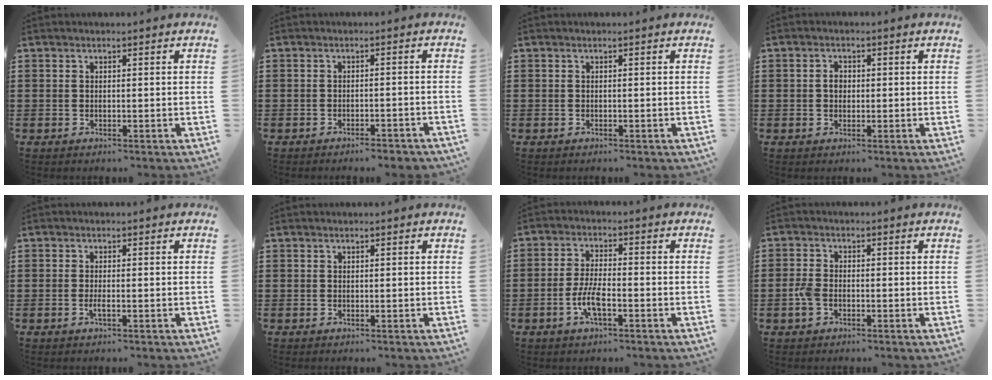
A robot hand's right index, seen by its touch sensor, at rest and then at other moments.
{"total": 2.0, "force": [-1.9, -0.1, 0.6], "torque": [-0.014, -0.002, -0.037]}
{"total": 0.0}
{"total": 1.8, "force": [0.0, 1.3, 1.2], "torque": [-0.024, 0.007, 0.000]}
{"total": 1.3, "force": [-0.5, 0.2, 1.1], "torque": [-0.029, -0.005, -0.010]}
{"total": 0.0}
{"total": 5.1, "force": [-1.9, 1.5, 4.4], "torque": [-0.101, -0.003, -0.043]}
{"total": 2.6, "force": [-0.9, 1.5, 1.9], "torque": [-0.058, -0.007, -0.022]}